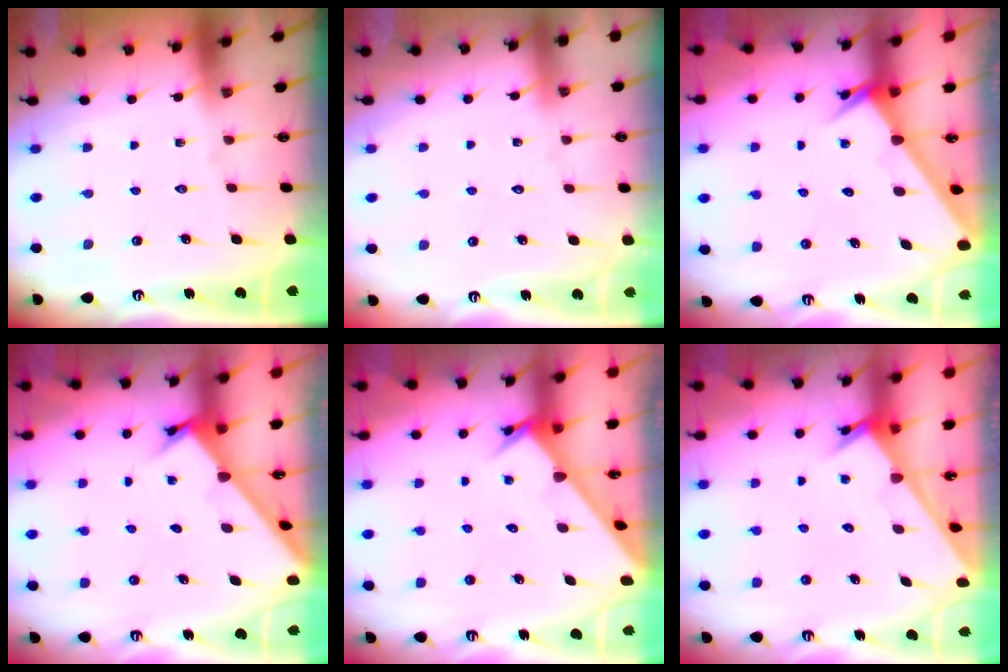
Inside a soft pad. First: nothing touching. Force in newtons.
{"total": 5.3, "press": 5.2, "slide": 0.5}
{"total": 2.5, "press": 2.5, "slide": 0.3}
{"total": 1.8, "press": 1.8, "slide": 0.2}
{"total": 2.9, "press": 2.9, "slide": 0.1}
{"total": 2.6, "press": 2.6, "slide": 0.1}